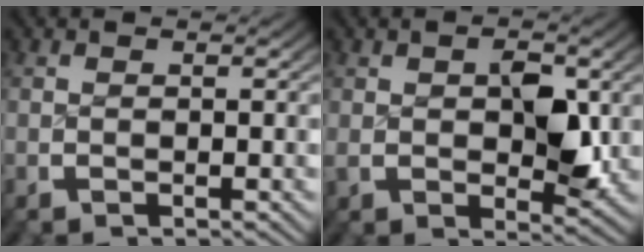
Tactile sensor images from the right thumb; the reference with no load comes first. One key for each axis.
{"total": 4.5, "fx": 0.3, "fy": 2.7, "fz": 3.6, "tx": -0.054, "ty": -0.015, "tz": 0.015}